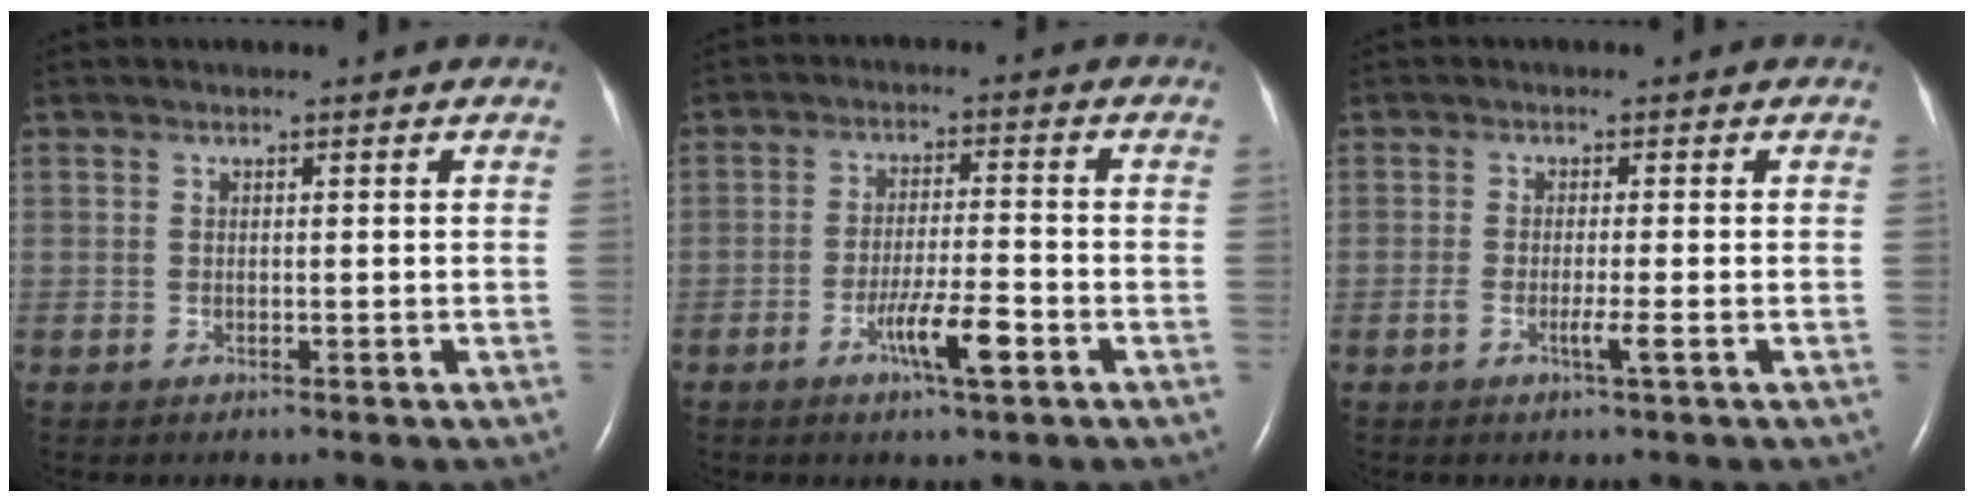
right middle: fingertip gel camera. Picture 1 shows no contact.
{"total": 6.2, "force": [-3.1, 0.3, 5.3], "torque": [-0.100, -0.006, -0.054]}
{"total": 2.2, "force": [-0.9, -0.3, 2.0], "torque": [-0.040, -0.004, -0.018]}